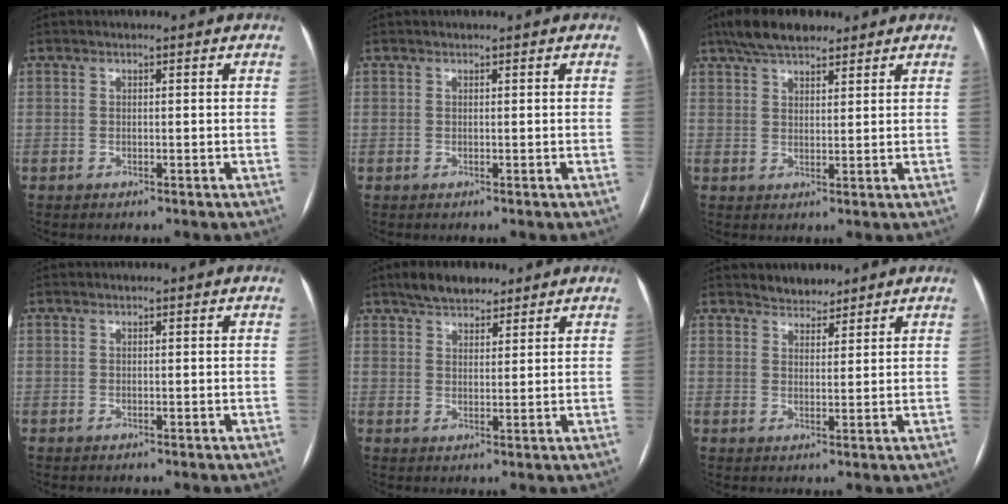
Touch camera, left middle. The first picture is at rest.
{"total": 0.0}
{"total": 8.2, "force": [6.3, 2.9, 4.3], "torque": [-0.075, 0.025, 0.109]}
{"total": 0.0}
{"total": 6.2, "force": [4.8, 2.7, 2.8], "torque": [-0.046, 0.015, 0.083]}
{"total": 3.1, "force": [2.8, 1.2, 0.2], "torque": [-0.003, 0.005, 0.046]}